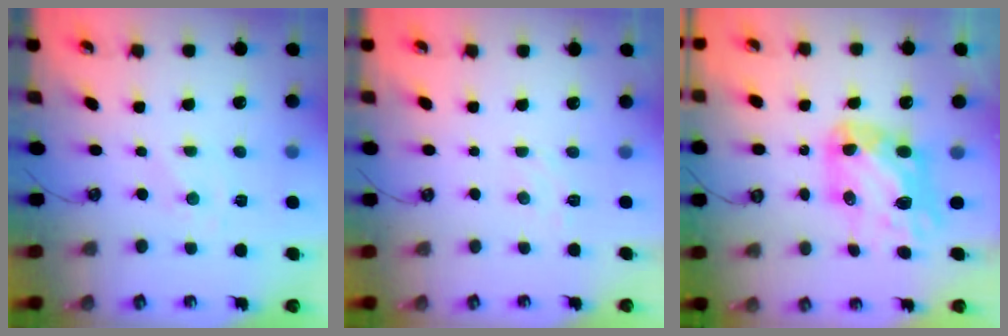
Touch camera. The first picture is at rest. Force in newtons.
{"total": 5.8, "press": 5.8, "slide": 0.7}
{"total": 11.1, "press": 11.0, "slide": 1.5}